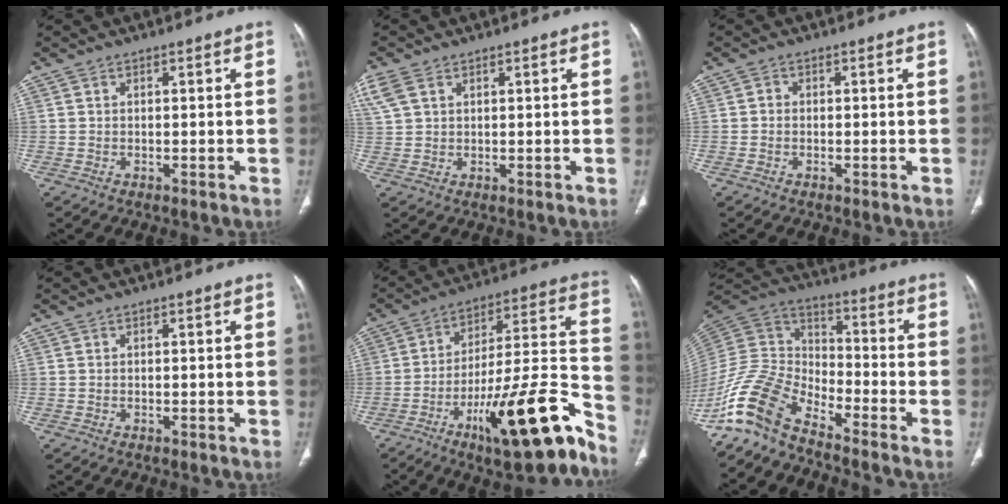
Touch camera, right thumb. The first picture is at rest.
{"total": 5.5, "force": [2.8, 3.4, 3.3], "torque": [-0.097, 0.014, 0.067]}
{"total": 0.8, "force": [-0.1, 0.8, 0.3], "torque": [0.001, 0.003, -0.006]}
{"total": 0.0}
{"total": 23.0, "force": [-13.6, 5.5, 17.7], "torque": [-0.230, 0.096, -0.209]}
{"total": 13.5, "force": [-10.7, 5.1, 6.5], "torque": [-0.134, 0.082, -0.223]}